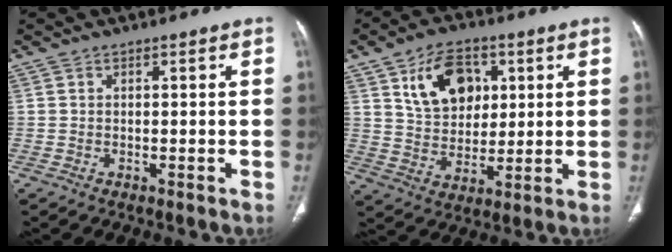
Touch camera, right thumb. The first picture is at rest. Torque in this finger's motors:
{"motor_torque": [0.51, 0.58, 0.27, -0.20, 0.06]}